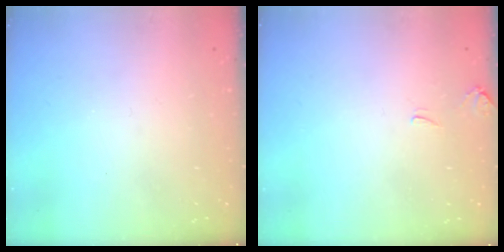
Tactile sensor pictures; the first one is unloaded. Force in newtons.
{"total": 0.6, "press": 0.1, "slide": 0.6}